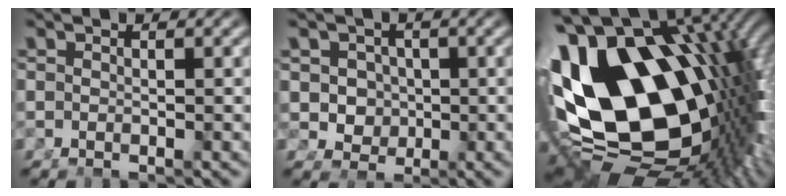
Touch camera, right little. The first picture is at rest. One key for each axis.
{"total": 5.3, "fx": 0.0, "fy": 4.8, "fz": 2.1, "tx": -0.051, "ty": -0.027, "tz": 0.010}
{"total": 36.4, "fx": -3.1, "fy": 22.6, "fz": 28.4, "tx": -0.468, "ty": -0.077, "tz": -0.007}